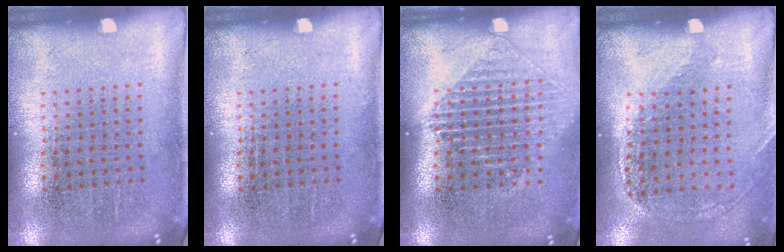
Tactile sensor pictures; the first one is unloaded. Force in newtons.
{"total": 0.0}
{"total": 1.3, "press": 1.2, "slide": 0.5}
{"total": 1.2, "press": 1.1, "slide": 0.5}